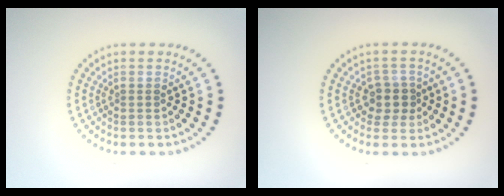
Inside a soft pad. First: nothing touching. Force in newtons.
{"total": 2.2, "press": 1.9, "slide": 1.1}